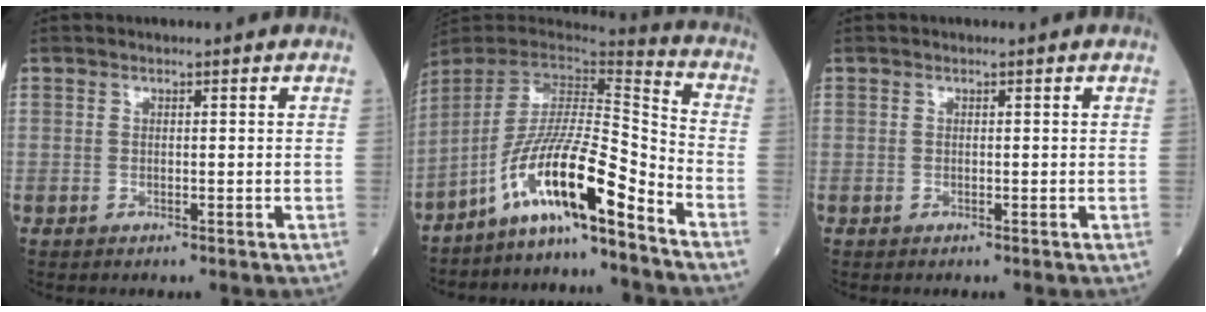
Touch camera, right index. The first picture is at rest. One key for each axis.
{"total": 14.1, "fx": -9.6, "fy": 0.2, "fz": 10.3, "tx": -0.188, "ty": 0.008, "tz": -0.178}
{"total": 0.0}